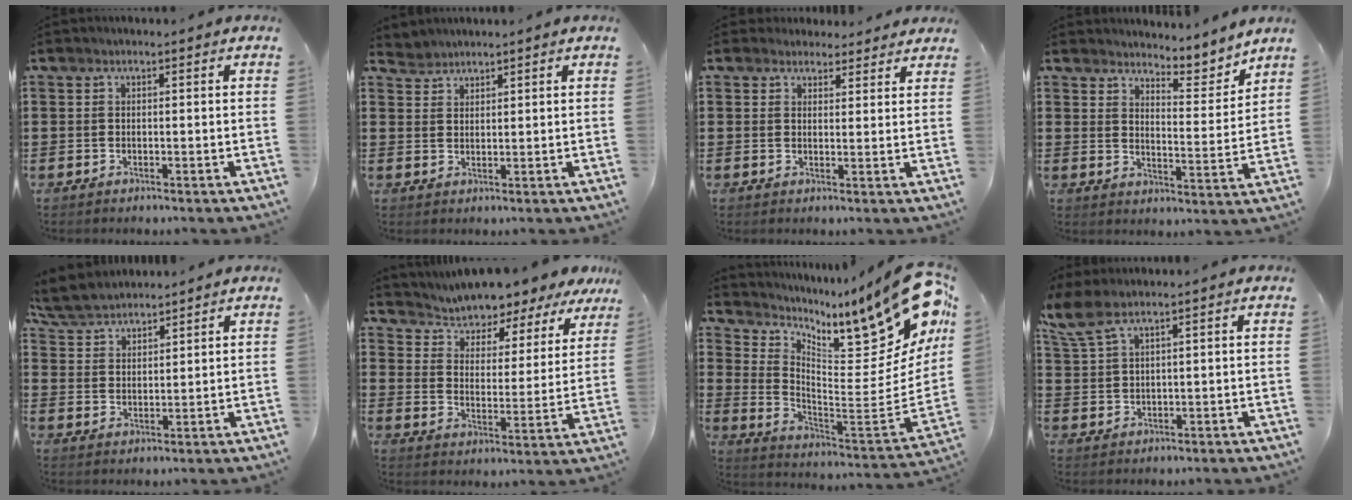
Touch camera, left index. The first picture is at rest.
{"total": 2.2, "force": [1.9, 0.9, -0.6], "torque": [0.002, 0.003, 0.039]}
{"total": 3.2, "force": [2.9, 1.3, 0.1], "torque": [-0.005, -0.005, 0.055]}
{"total": 4.5, "force": [4.4, 0.4, 0.6], "torque": [-0.022, -0.039, 0.070]}
{"total": 5.4, "force": [5.0, 1.7, 1.0], "torque": [-0.043, -0.009, 0.094]}
{"total": 4.7, "force": [4.6, 0.3, -0.6], "torque": [-0.019, -0.041, 0.074]}
{"total": 15.0, "force": [10.1, 3.5, 10.5], "torque": [-0.141, -0.091, 0.151]}
{"total": 4.2, "force": [2.9, 1.1, 2.9], "torque": [-0.073, -0.004, 0.051]}